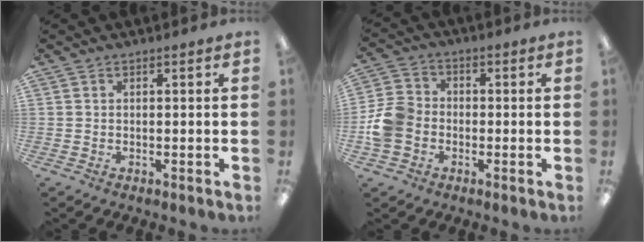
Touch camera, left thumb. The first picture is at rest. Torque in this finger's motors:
{"motor_torque": [-0.79, 1.14, 0.59, -0.61, 0.07]}